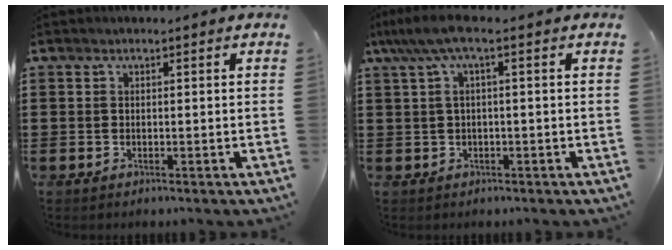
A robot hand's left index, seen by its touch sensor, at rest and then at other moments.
{"total": 4.6, "force": [0.6, 0.7, 4.5], "torque": [-0.099, -0.003, 0.005]}